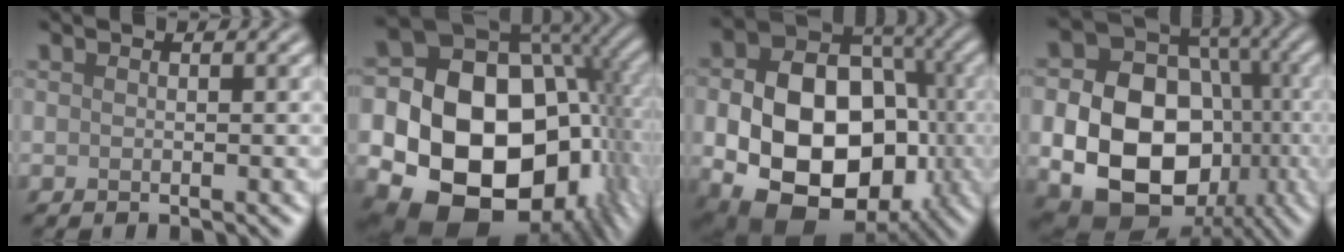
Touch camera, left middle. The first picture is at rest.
{"total": 22.7, "force": [-2.6, 18.2, 13.3], "torque": [-0.224, -0.007, -0.053]}
{"total": 15.3, "force": [-2.9, 10.9, 10.3], "torque": [-0.167, -0.034, -0.041]}
{"total": 14.6, "force": [-3.0, 11.4, 8.8], "torque": [-0.148, -0.026, -0.055]}